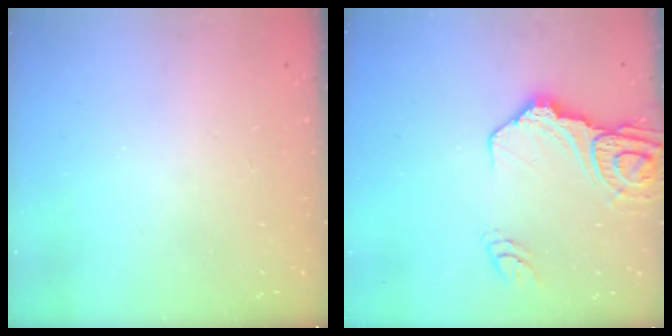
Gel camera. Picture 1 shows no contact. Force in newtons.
{"total": 14.8, "press": 14.7, "slide": 1.7}